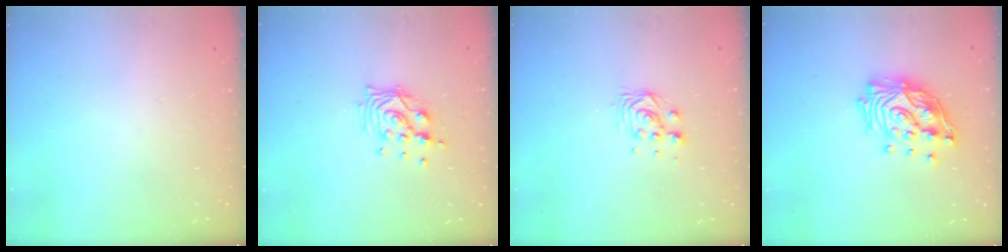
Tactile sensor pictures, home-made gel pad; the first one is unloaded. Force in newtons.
{"total": 9.6, "press": 9.6, "slide": 0.8}
{"total": 4.7, "press": 4.6, "slide": 0.6}
{"total": 16.8, "press": 16.7, "slide": 1.9}